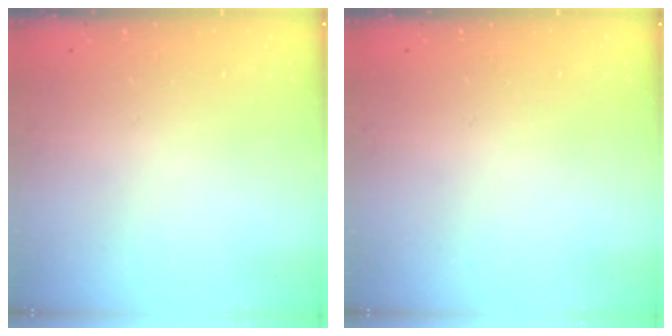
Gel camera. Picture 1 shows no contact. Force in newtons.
{"total": 0.0}